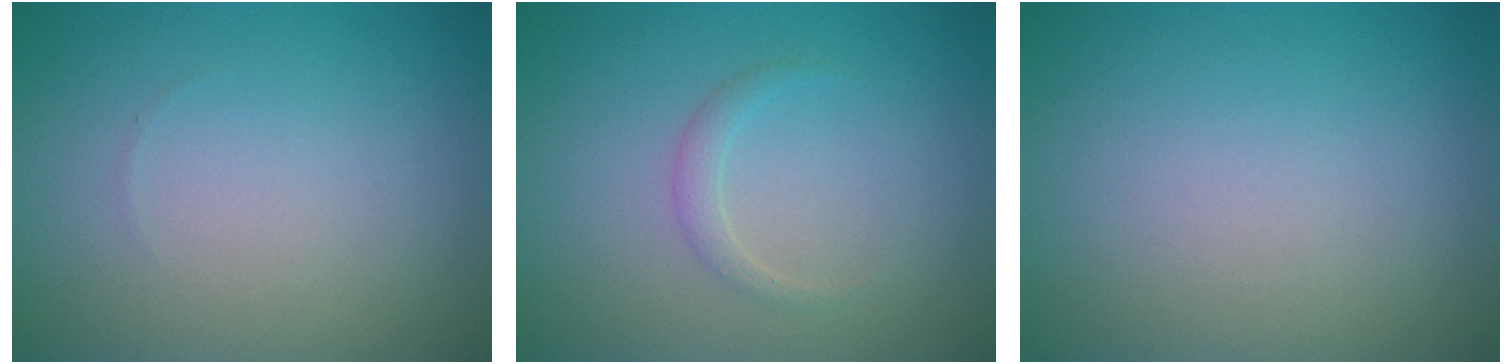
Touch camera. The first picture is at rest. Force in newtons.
{"total": 1.1, "press": 1.1, "slide": 0.1}
{"total": 0.0}